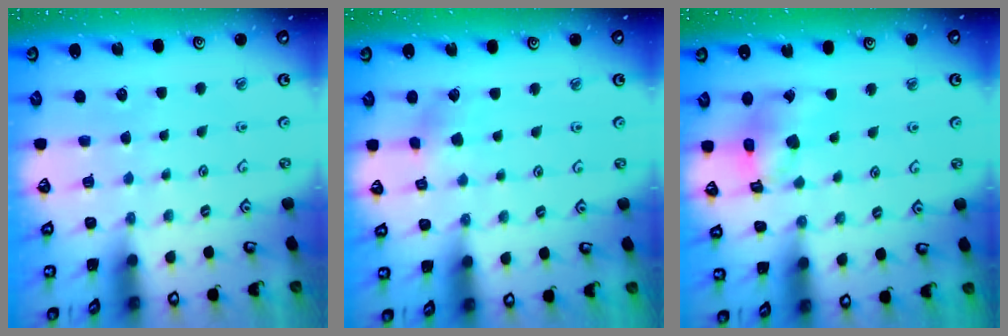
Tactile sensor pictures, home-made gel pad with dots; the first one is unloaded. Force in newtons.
{"total": 3.1, "press": 3.0, "slide": 0.6}
{"total": 11.3, "press": 11.2, "slide": 1.4}